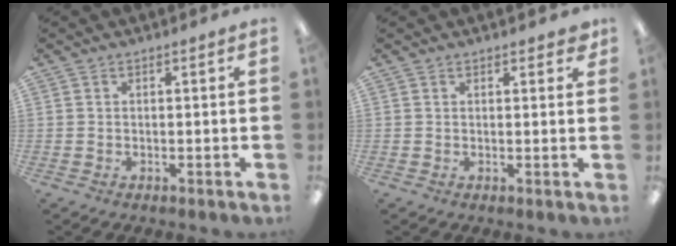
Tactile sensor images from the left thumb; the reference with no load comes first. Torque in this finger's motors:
{"motor_torque": [-0.18, -0.06, -0.52, 0.03, 0.03]}